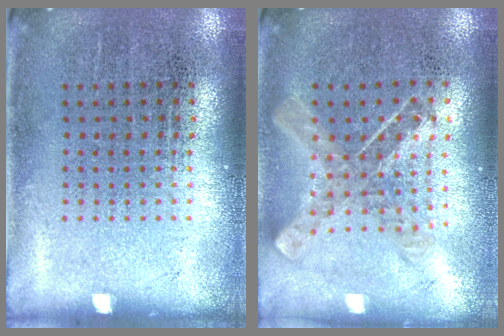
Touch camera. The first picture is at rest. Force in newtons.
{"total": 0.9, "press": 0.9, "slide": 0.2}